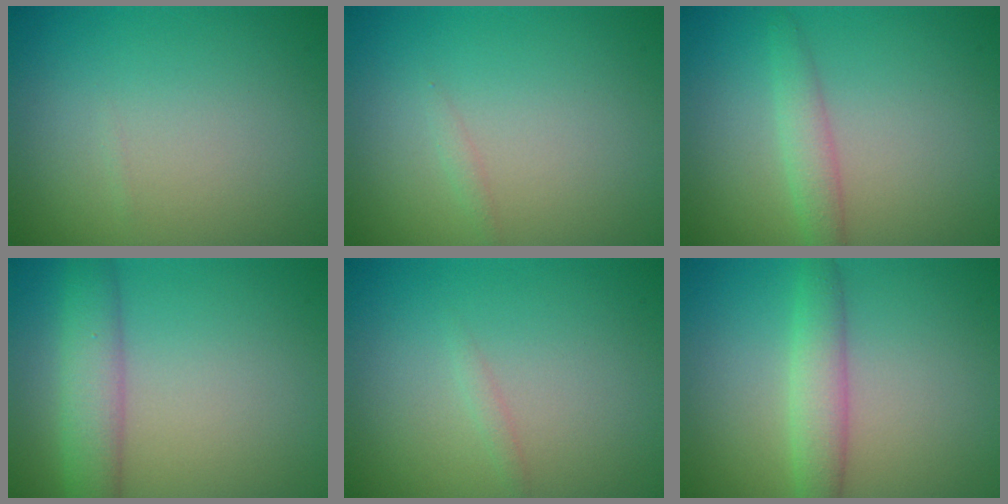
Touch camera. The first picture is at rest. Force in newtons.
{"total": 0.5, "press": 0.5, "slide": 0.0}
{"total": 2.2, "press": 2.2, "slide": 0.1}
{"total": 4.0, "press": 4.0, "slide": 0.1}
{"total": 0.6, "press": 0.6, "slide": 0.1}
{"total": 3.0, "press": 3.0, "slide": 0.1}